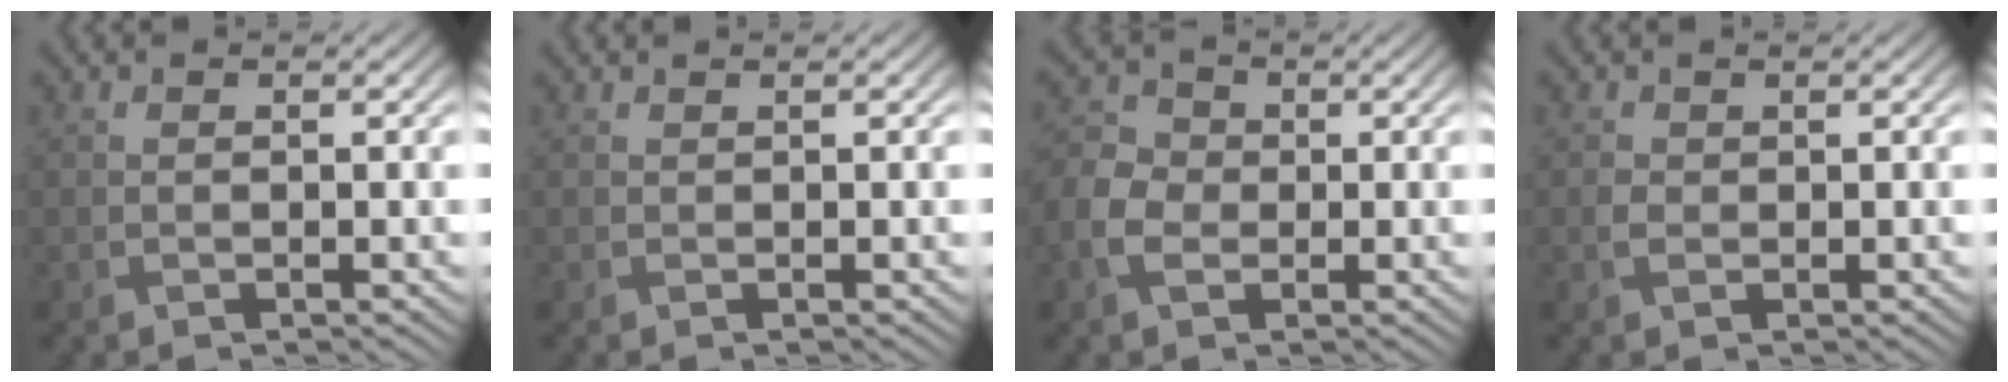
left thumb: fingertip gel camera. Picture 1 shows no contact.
{"total": 0.6, "force": [0.1, -0.3, -0.5], "torque": [0.013, -0.002, 0.000]}
{"total": 4.3, "force": [-1.4, 3.4, 2.3], "torque": [-0.066, -0.002, -0.036]}
{"total": 0.7, "force": [-0.2, 0.7, 0.1], "torque": [-0.005, -0.005, -0.008]}